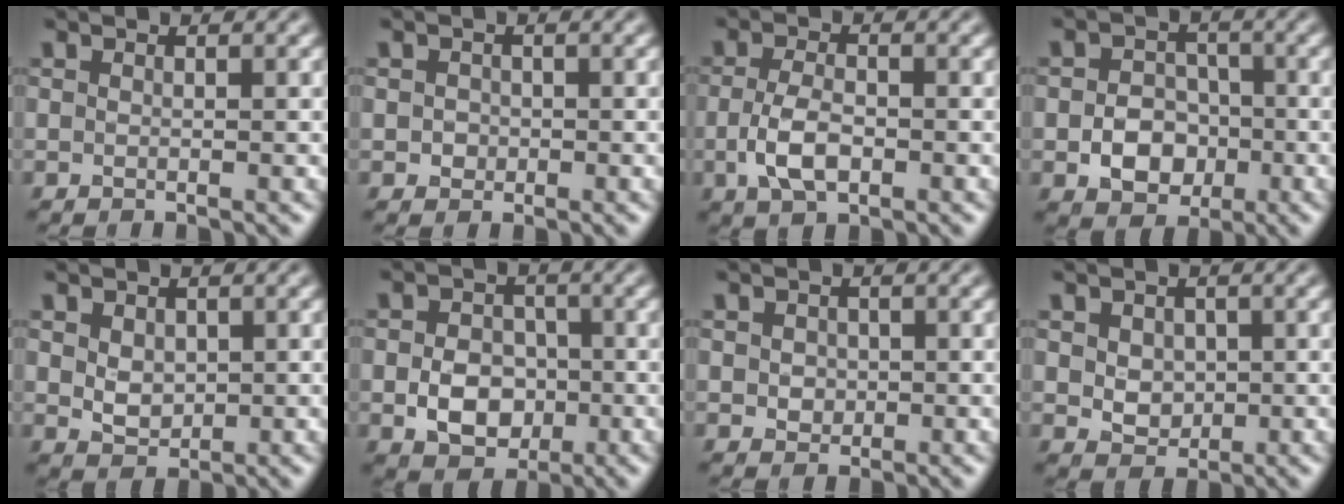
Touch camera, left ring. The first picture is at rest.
{"total": 1.1, "force": [0.0, 1.0, 0.3], "torque": [-0.001, -0.002, -0.002]}
{"total": 3.6, "force": [-1.0, 1.9, 2.9], "torque": [-0.063, -0.004, -0.020]}
{"total": 4.4, "force": [-1.3, 3.4, 2.4], "torque": [-0.034, -0.001, -0.022]}
{"total": 2.2, "force": [0.5, 1.7, 1.4], "torque": [-0.028, -0.004, 0.015]}
{"total": 4.6, "force": [-1.1, 3.6, 2.7], "torque": [-0.045, -0.003, -0.021]}
{"total": 1.4, "force": [0.1, 1.3, 0.7], "torque": [-0.011, -0.003, 0.001]}
{"total": 2.7, "force": [0.4, 2.2, 1.5], "torque": [-0.033, 0.000, 0.012]}